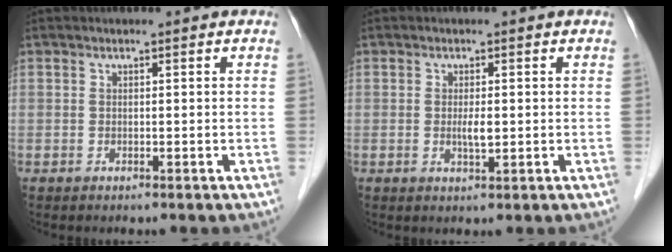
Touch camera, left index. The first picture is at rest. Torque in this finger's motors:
{"motor_torque": [0.49, 0.58, 0.11, 0.03]}